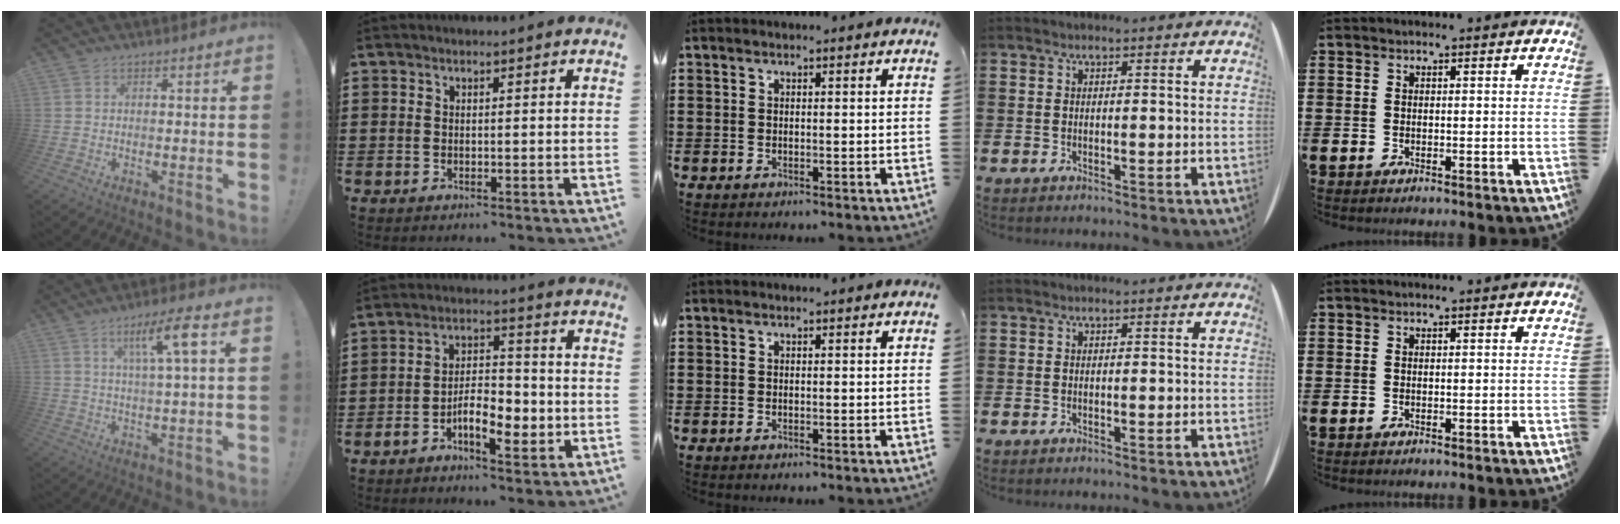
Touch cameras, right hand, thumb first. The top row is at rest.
{"thumb": {"total": 9.5, "force": [3.2, 0.8, 8.9], "torque": [-0.151, 0.001, 0.045]}, "index": {"total": 7.9, "force": [-3.0, 3.9, 6.2], "torque": [-0.104, 0.009, -0.056]}}